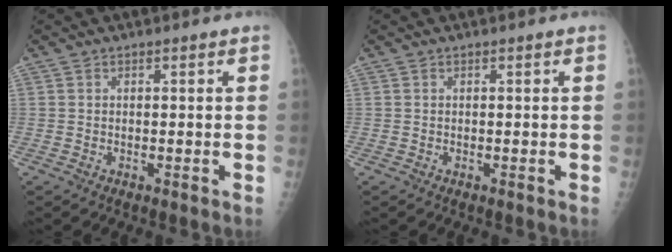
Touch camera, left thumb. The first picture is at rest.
{"total": 0.0}